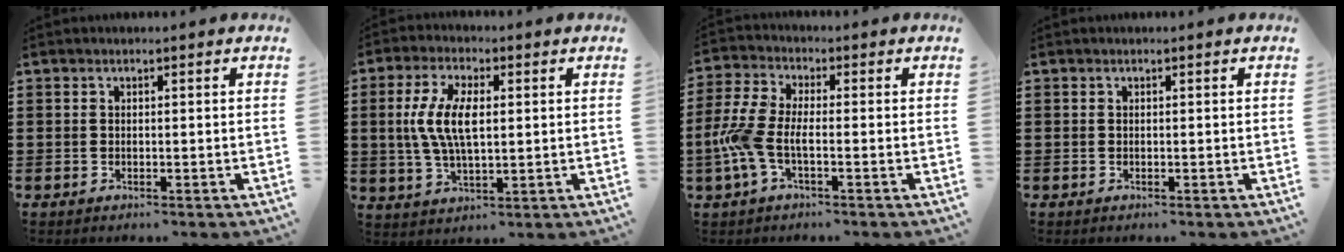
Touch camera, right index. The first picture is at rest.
{"total": 8.1, "force": [0.7, 3.5, 7.3], "torque": [-0.161, 0.005, 0.006]}
{"total": 6.8, "force": [-1.8, 3.0, 5.8], "torque": [-0.155, -0.014, -0.042]}
{"total": 0.0}